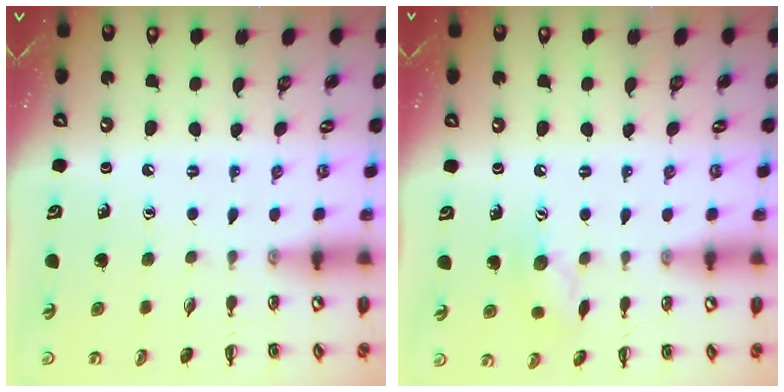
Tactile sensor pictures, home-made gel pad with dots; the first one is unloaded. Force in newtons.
{"total": 7.5, "press": 7.4, "slide": 1.1}